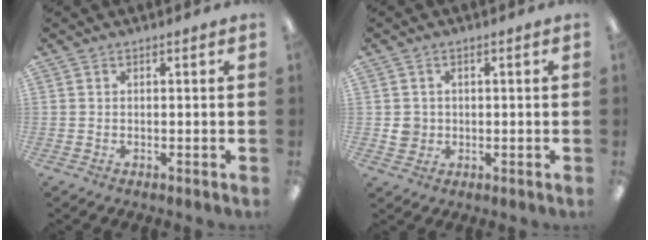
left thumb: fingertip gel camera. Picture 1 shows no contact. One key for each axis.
{"total": 3.3, "fx": 0.1, "fy": 3.1, "fz": 0.9, "tx": -0.011, "ty": 0.001, "tz": 0.000}